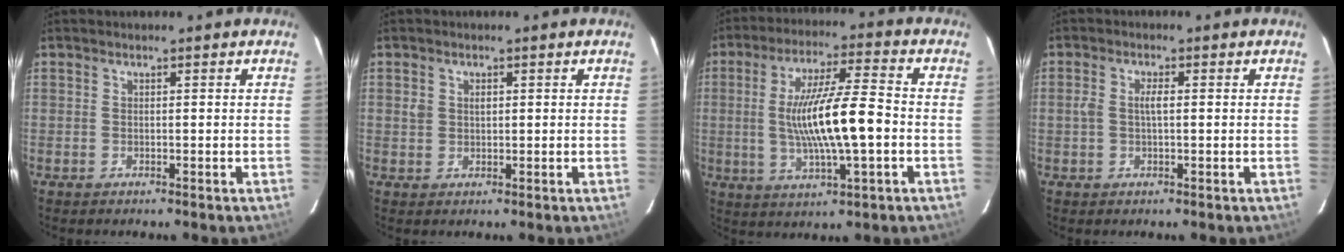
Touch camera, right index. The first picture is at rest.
{"total": 2.1, "force": [0.6, 1.7, 1.1], "torque": [-0.017, 0.004, 0.012]}
{"total": 14.3, "force": [-1.5, 2.1, 14.1], "torque": [-0.258, -0.004, -0.022]}
{"total": 2.8, "force": [0.1, 1.1, 2.5], "torque": [-0.049, 0.004, 0.002]}